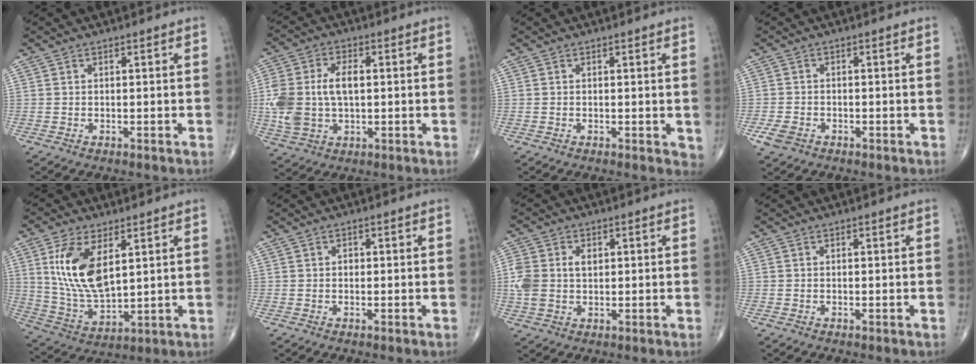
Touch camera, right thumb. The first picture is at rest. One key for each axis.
{"total": 12.6, "fx": 0.3, "fy": 7.8, "fz": 9.9, "tx": -0.210, "ty": 0.015, "tz": 0.012}
{"total": 1.6, "fx": 0.1, "fy": 0.9, "fz": 1.3, "tx": -0.010, "ty": -0.004, "tz": -0.001}
{"total": 3.5, "fx": -1.7, "fy": 2.4, "fz": 1.8, "tx": -0.038, "ty": 0.004, "tz": -0.029}
{"total": 14.1, "fx": 4.5, "fy": 6.9, "fz": 11.4, "tx": -0.221, "ty": -0.025, "tz": 0.099}
{"total": 1.0, "fx": -0.1, "fy": 0.9, "fz": 0.6, "tx": -0.002, "ty": 0.003, "tz": -0.005}
{"total": 8.1, "fx": 0.8, "fy": 5.7, "fz": 5.8, "tx": -0.134, "ty": 0.012, "tz": 0.021}
{"total": 0.0}